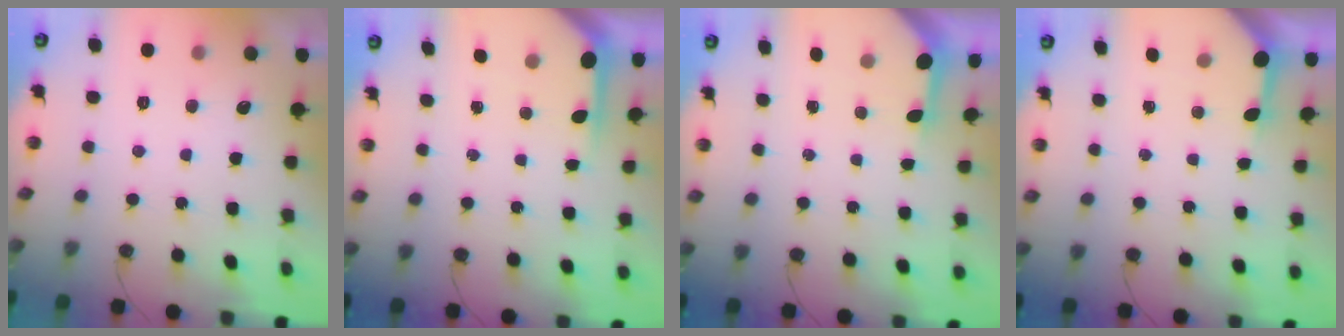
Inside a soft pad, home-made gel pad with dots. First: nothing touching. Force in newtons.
{"total": 4.1, "press": 4.1, "slide": 0.5}
{"total": 3.1, "press": 3.1, "slide": 0.3}
{"total": 3.4, "press": 3.3, "slide": 0.4}